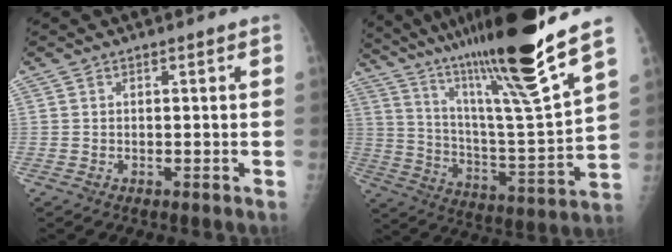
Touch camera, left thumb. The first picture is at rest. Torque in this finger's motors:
{"motor_torque": [3.56, 1.45, 1.47, -1.31, 0.44]}